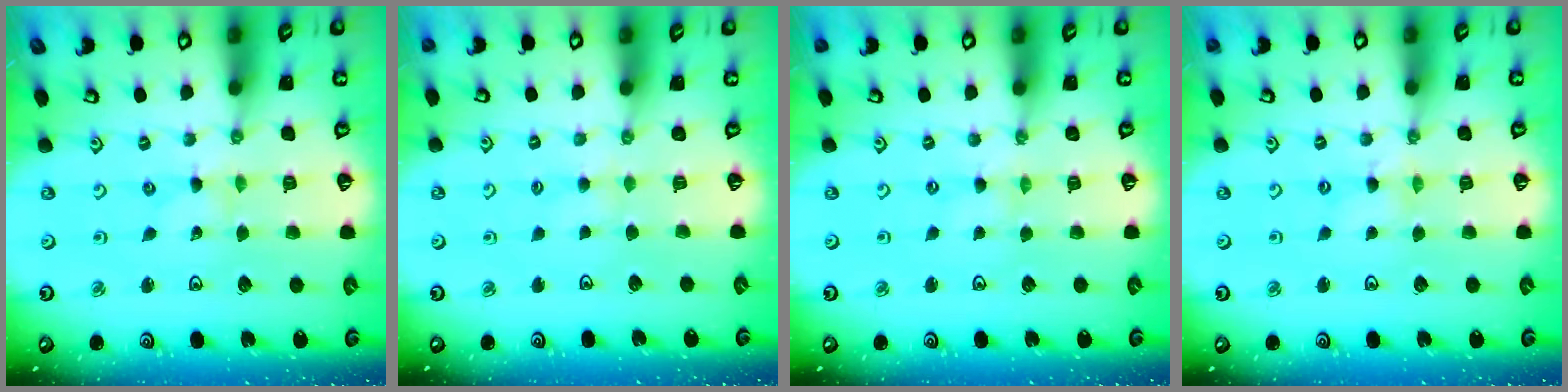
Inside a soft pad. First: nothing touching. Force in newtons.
{"total": 2.0, "press": 1.9, "slide": 0.4}
{"total": 1.1, "press": 1.0, "slide": 0.4}
{"total": 1.3, "press": 1.2, "slide": 0.2}